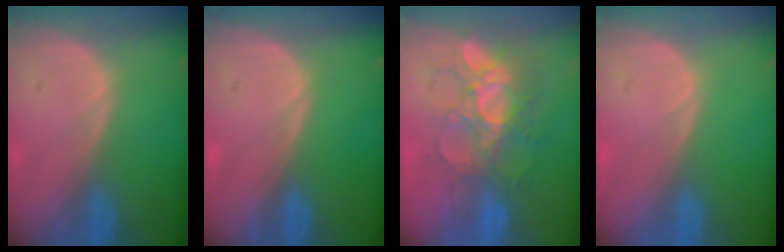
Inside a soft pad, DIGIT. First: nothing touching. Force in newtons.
{"total": 0.0}
{"total": 9.6, "press": 8.5, "slide": 4.4}
{"total": 0.0}